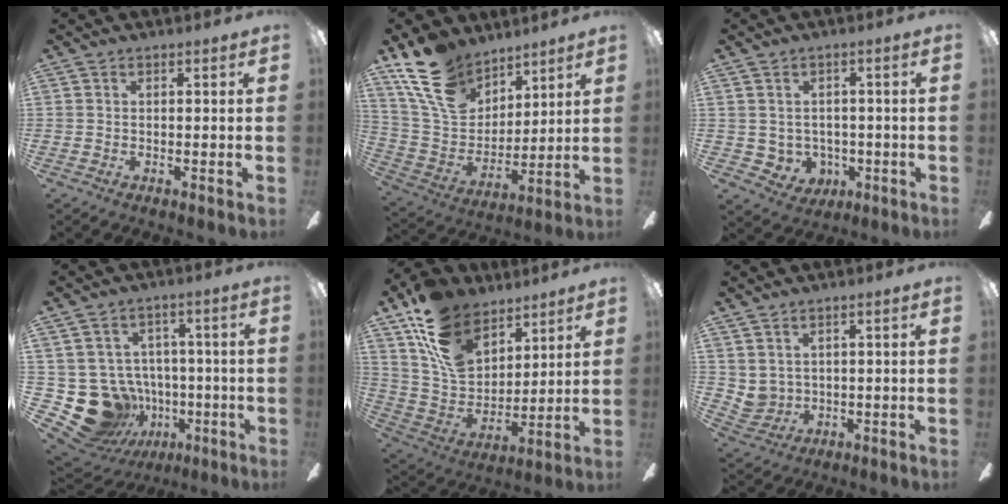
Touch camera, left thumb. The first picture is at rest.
{"total": 18.5, "force": [12.5, 10.9, 8.2], "torque": [-0.175, -0.055, 0.240]}
{"total": 4.6, "force": [0.8, 4.4, 0.9], "torque": [-0.039, -0.005, 0.019]}
{"total": 15.1, "force": [-4.3, 13.3, 5.7], "torque": [-0.145, 0.016, -0.048]}
{"total": 17.8, "force": [11.3, 11.0, 8.2], "torque": [-0.169, -0.050, 0.219]}
{"total": 3.6, "force": [2.5, 2.5, 0.2], "torque": [-0.017, -0.012, 0.050]}